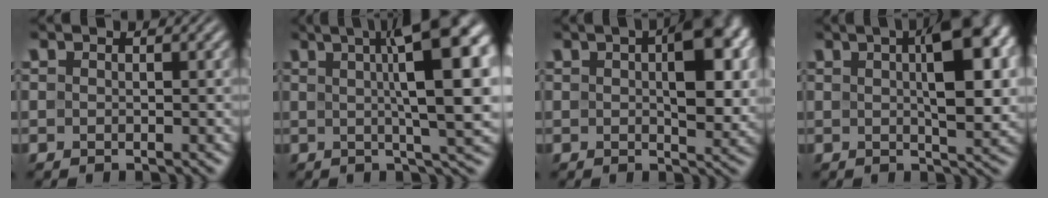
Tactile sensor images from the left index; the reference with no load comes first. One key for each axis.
{"total": 13.4, "fx": 3.1, "fy": 3.7, "fz": 12.6, "tx": -0.145, "ty": 0.012, "tz": 0.040}
{"total": 6.6, "fx": 1.3, "fy": 2.9, "fz": 5.8, "tx": -0.078, "ty": 0.007, "tz": 0.021}
{"total": 8.4, "fx": 2.0, "fy": 2.7, "fz": 7.6, "tx": -0.106, "ty": 0.009, "tz": 0.030}